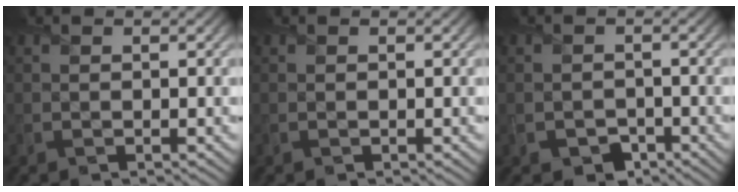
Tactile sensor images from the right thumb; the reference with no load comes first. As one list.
[{"total": 0.0}, {"total": 2.6, "force": [-1.5, 2.0, 0.8], "torque": [-0.013, -0.011, -0.028]}]